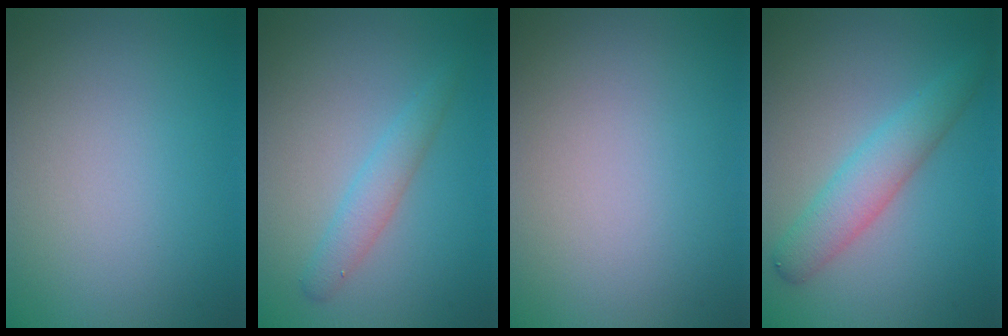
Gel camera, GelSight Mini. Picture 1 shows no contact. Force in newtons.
{"total": 2.1, "press": 2.1, "slide": 0.2}
{"total": 0.0}
{"total": 3.7, "press": 3.7, "slide": 0.1}